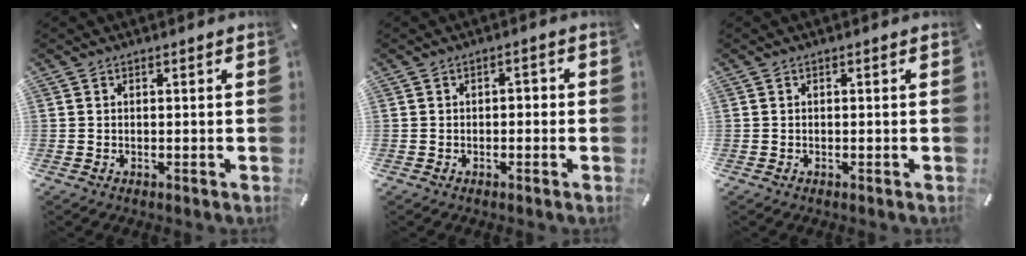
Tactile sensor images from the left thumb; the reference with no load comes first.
{"total": 1.7, "force": [-1.0, 1.0, 1.0], "torque": [-0.020, 0.010, -0.024]}
{"total": 0.0}